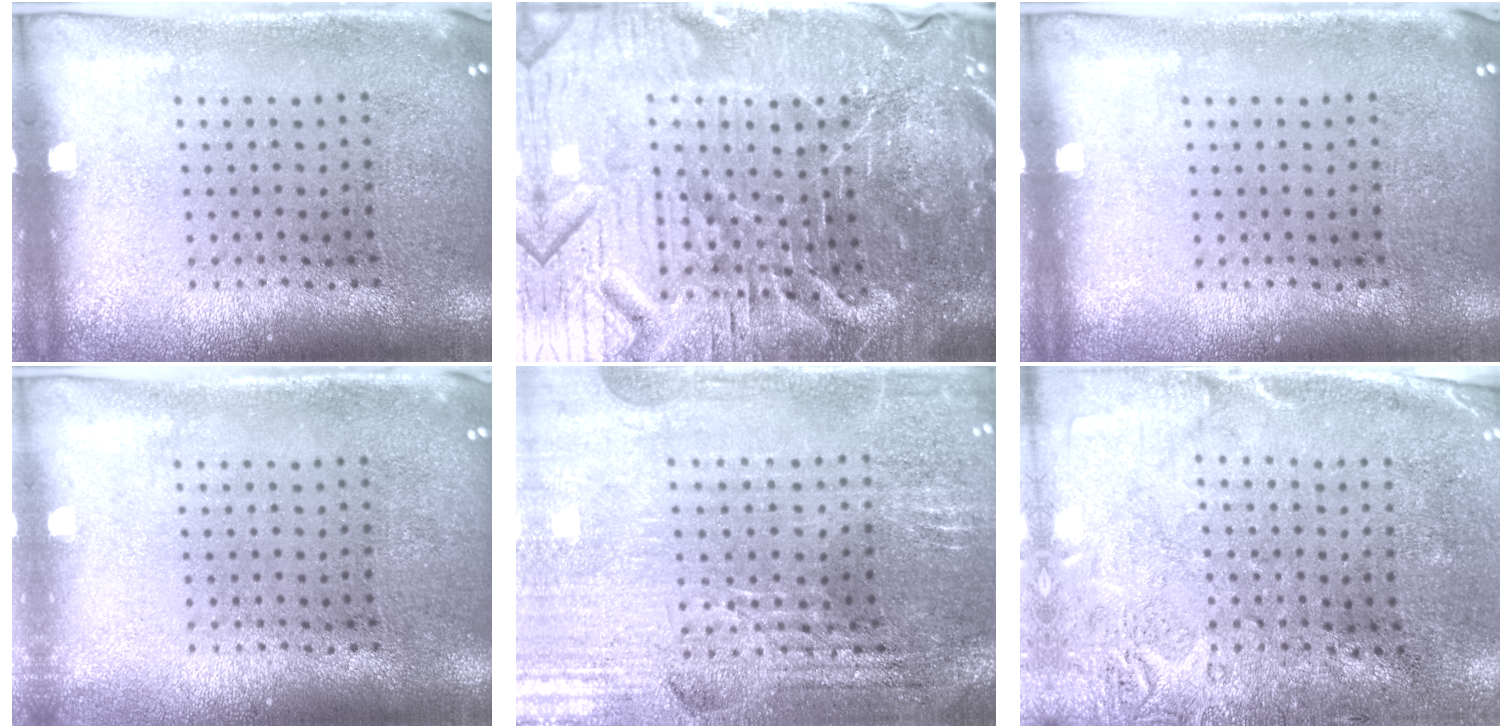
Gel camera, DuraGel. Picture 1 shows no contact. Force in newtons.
{"total": 7.3, "press": 6.5, "slide": 3.4}
{"total": 0.0}
{"total": 0.5, "press": 0.5, "slide": 0.2}
{"total": 2.9, "press": 2.8, "slide": 0.5}
{"total": 2.8, "press": 2.2, "slide": 1.7}